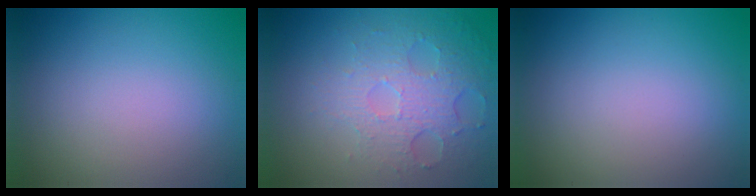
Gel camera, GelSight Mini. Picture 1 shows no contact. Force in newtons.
{"total": 5.1, "press": 3.5, "slide": 3.7}
{"total": 0.0}